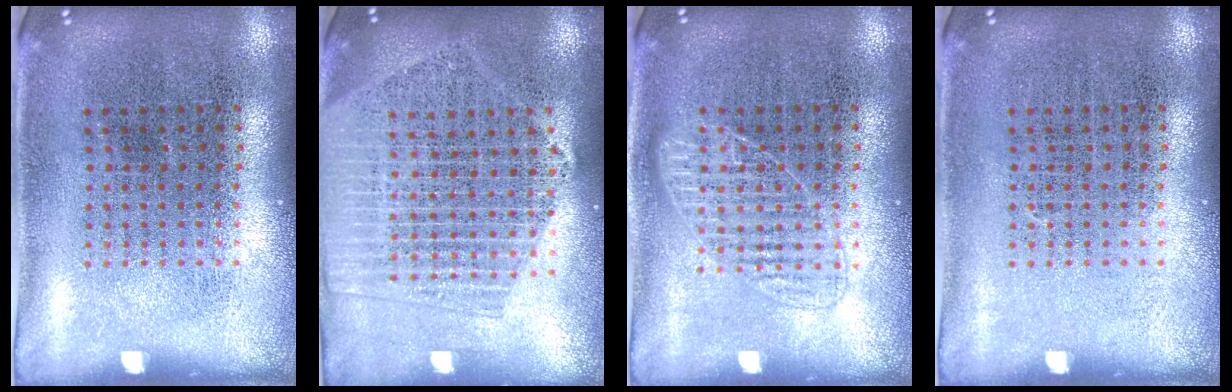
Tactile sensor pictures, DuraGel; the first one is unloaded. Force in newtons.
{"total": 2.1, "press": 1.9, "slide": 0.9}
{"total": 1.8, "press": 1.8, "slide": 0.3}
{"total": 0.0}